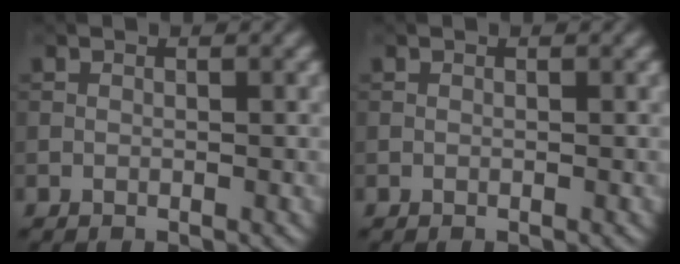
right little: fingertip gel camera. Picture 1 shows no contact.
{"total": 0.0}